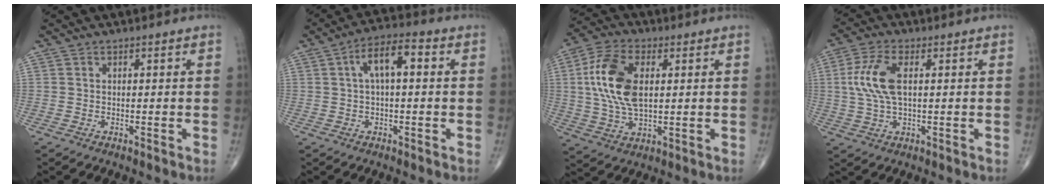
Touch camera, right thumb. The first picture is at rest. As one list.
[{"total": 7.4, "force": [1.4, 3.0, 6.6], "torque": [-0.111, 0.027, 0.016]}, {"total": 13.7, "force": [2.2, 7.3, 11.4], "torque": [-0.231, 0.004, 0.039]}, {"total": 8.6, "force": [1.2, 3.8, 7.5], "torque": [-0.176, 0.007, 0.025]}]